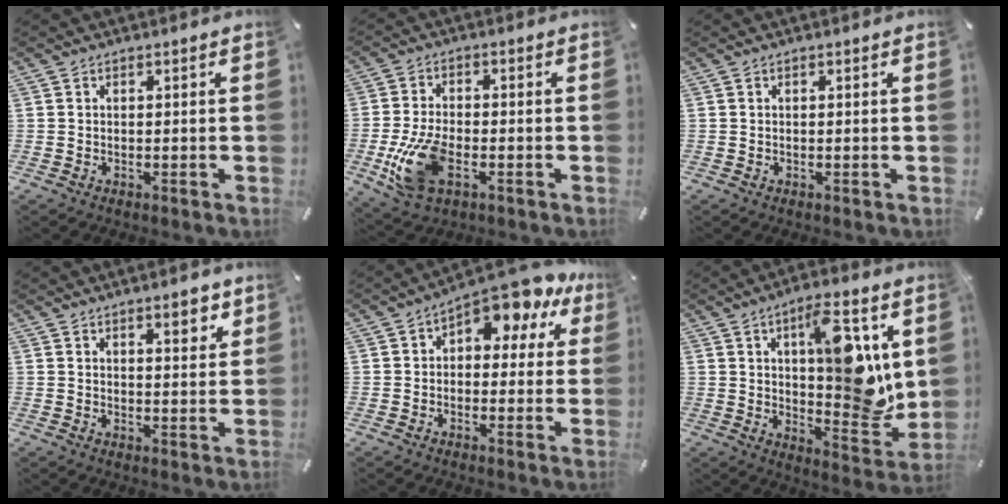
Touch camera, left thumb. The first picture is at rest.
{"total": 12.5, "force": [-3.4, 7.2, 9.6], "torque": [-0.212, -0.002, -0.058]}
{"total": 0.0}
{"total": 4.9, "force": [3.6, 1.9, 2.8], "torque": [-0.030, -0.018, 0.058]}
{"total": 11.0, "force": [7.3, 5.1, 6.4], "torque": [-0.091, -0.054, 0.129]}
{"total": 16.7, "force": [5.5, 6.3, 14.5], "torque": [-0.179, -0.038, 0.086]}